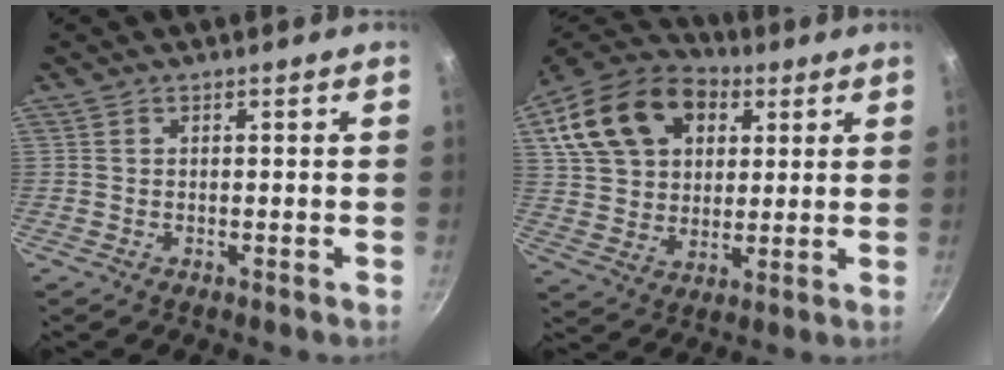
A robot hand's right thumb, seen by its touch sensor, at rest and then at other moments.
{"total": 20.3, "force": [7.6, 13.7, 13.0], "torque": [-0.220, 0.008, 0.130]}